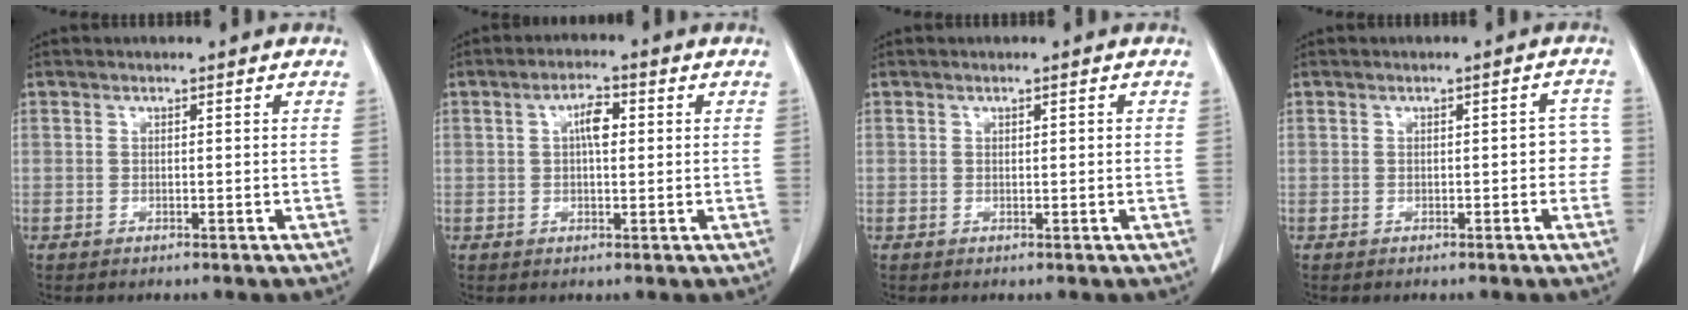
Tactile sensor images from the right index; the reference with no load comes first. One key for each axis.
{"total": 3.7, "fx": 0.7, "fy": 1.3, "fz": 3.3, "tx": -0.060, "ty": 0.008, "tz": 0.011}
{"total": 0.8, "fx": 0.2, "fy": 0.2, "fz": 0.8, "tx": -0.013, "ty": 0.002, "tz": 0.004}
{"total": 3.1, "fx": -0.5, "fy": 1.6, "fz": 2.6, "tx": -0.014, "ty": 0.016, "tz": -0.007}